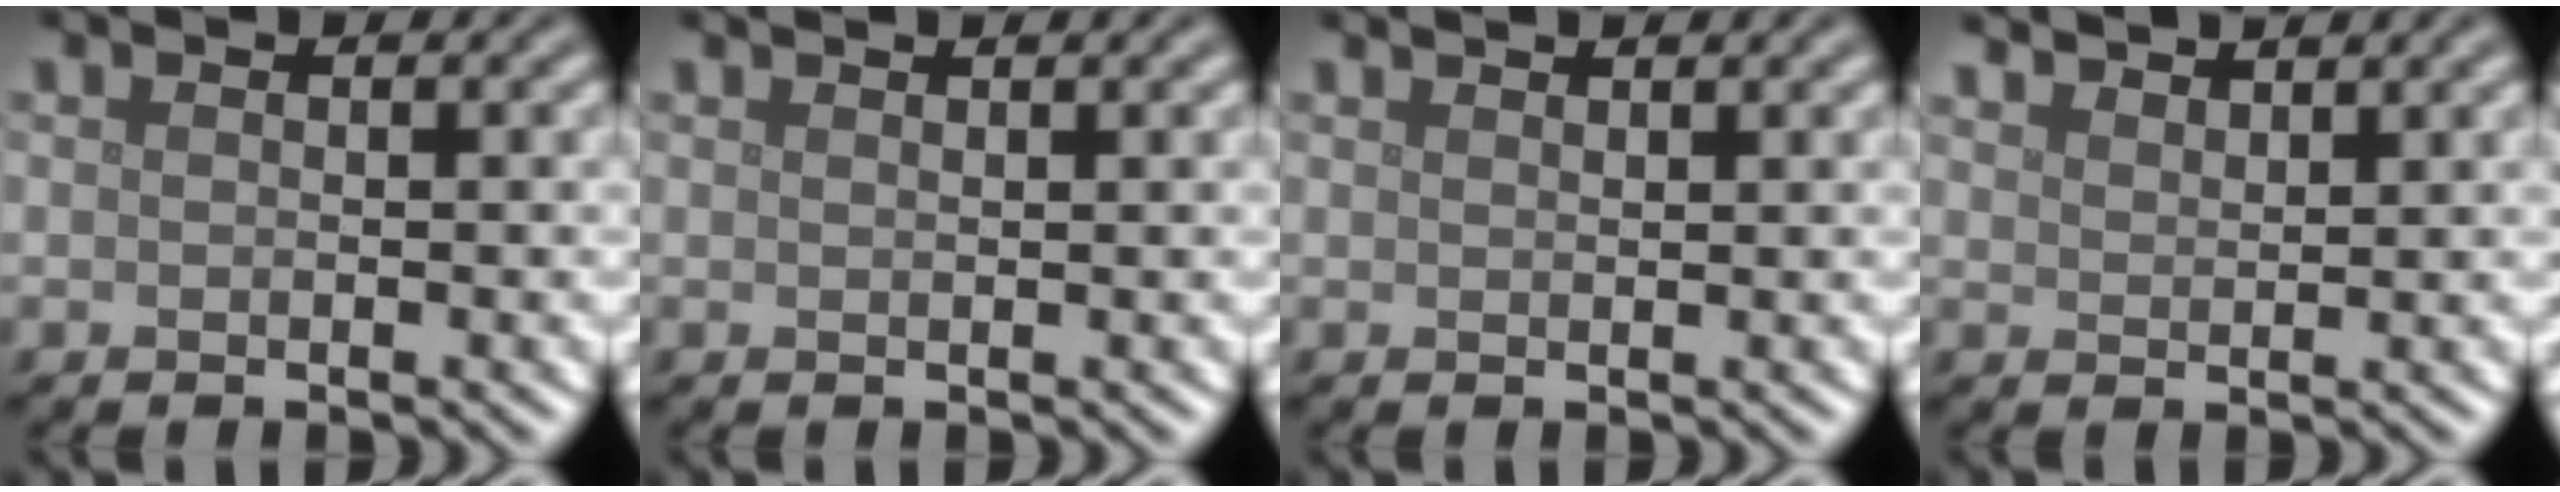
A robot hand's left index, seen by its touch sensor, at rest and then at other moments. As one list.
[{"total": 1.7, "force": [1.4, 0.5, 0.9], "torque": [-0.002, 0.002, 0.007]}, {"total": 1.5, "force": [1.4, 0.3, 0.6], "torque": [-0.002, 0.001, 0.013]}, {"total": 3.0, "force": [2.9, 0.4, 0.8], "torque": [-0.002, 0.003, 0.042]}]